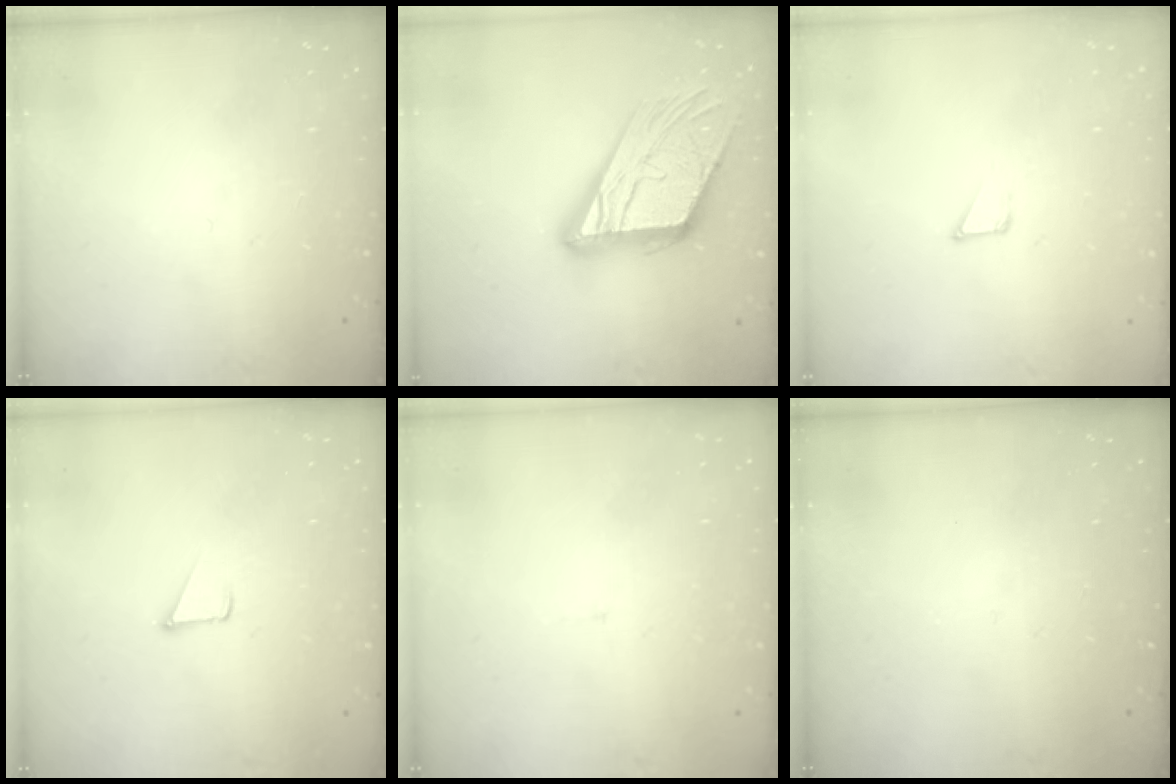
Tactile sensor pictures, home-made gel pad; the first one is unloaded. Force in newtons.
{"total": 20.3, "press": 20.2, "slide": 2.2}
{"total": 1.6, "press": 1.6, "slide": 0.1}
{"total": 2.3, "press": 2.3, "slide": 0.2}
{"total": 3.0, "press": 3.0, "slide": 0.2}
{"total": 0.0}